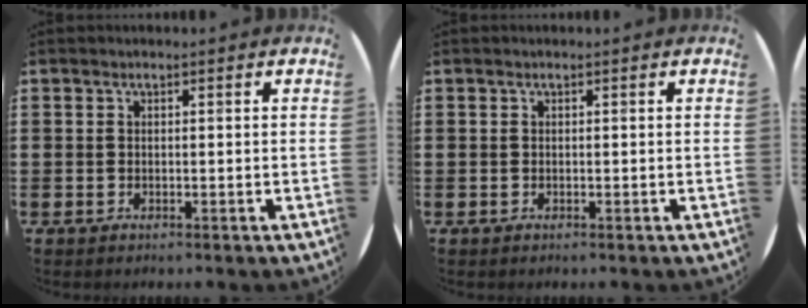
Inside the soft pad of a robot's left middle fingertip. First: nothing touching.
{"total": 0.0}